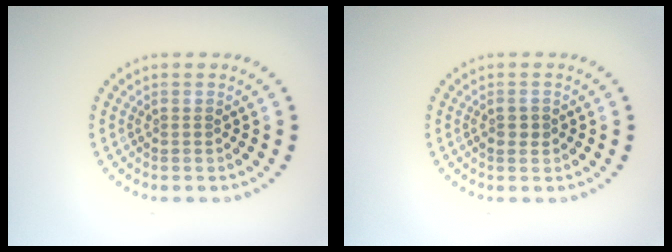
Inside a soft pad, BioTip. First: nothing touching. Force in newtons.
{"total": 1.2, "press": 1.2, "slide": 0.2}